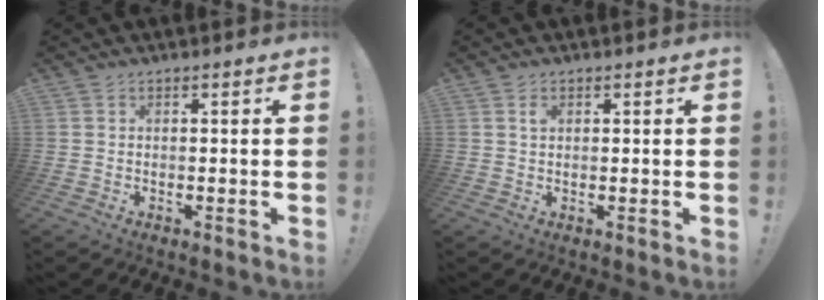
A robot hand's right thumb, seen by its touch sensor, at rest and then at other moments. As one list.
[{"total": 1.1, "force": [0.5, 0.7, 0.7], "torque": [-0.005, -0.001, 0.008]}]